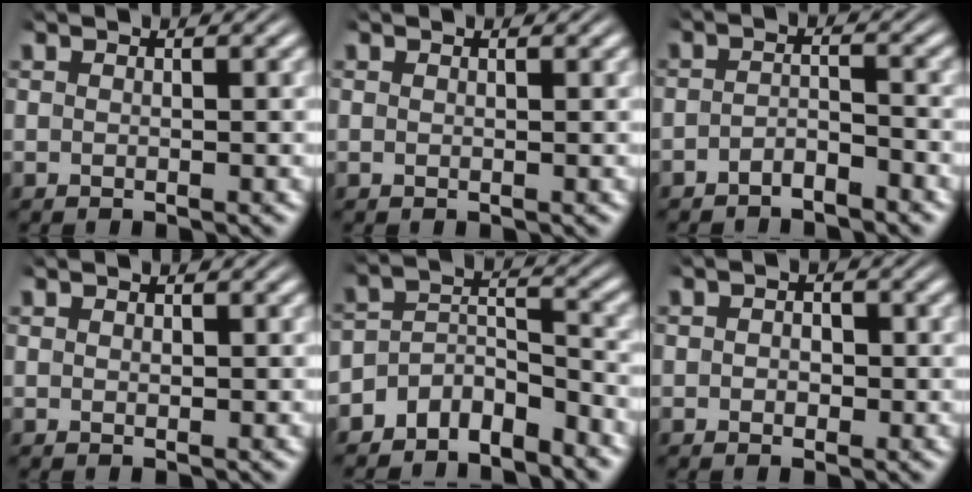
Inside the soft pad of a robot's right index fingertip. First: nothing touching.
{"total": 0.0}
{"total": 2.6, "force": [-2.3, 0.8, 0.7], "torque": [-0.007, -0.007, -0.044]}
{"total": 0.0}
{"total": 6.5, "force": [-4.0, 4.5, 2.7], "torque": [-0.046, -0.017, -0.071]}
{"total": 1.2, "force": [-0.4, 0.9, 0.6], "torque": [-0.006, -0.002, -0.009]}